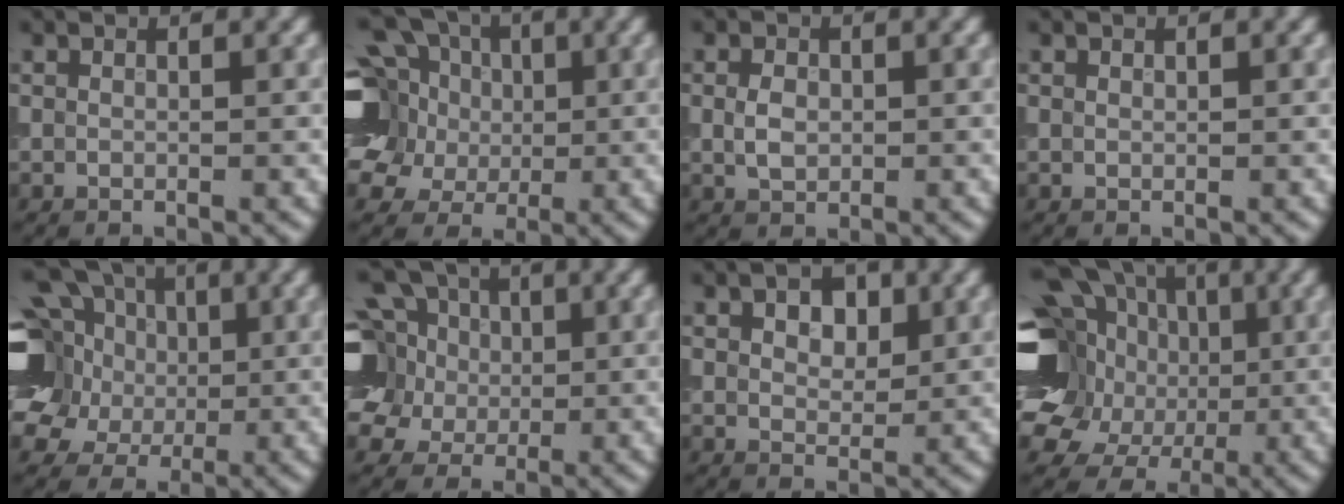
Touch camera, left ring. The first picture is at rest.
{"total": 15.7, "force": [5.3, 12.0, 8.8], "torque": [-0.193, 0.045, 0.054]}
{"total": 2.1, "force": [0.1, 1.5, 1.5], "torque": [-0.030, 0.001, 0.001]}
{"total": 0.0}
{"total": 17.2, "force": [5.1, 13.6, 9.2], "torque": [-0.214, 0.048, 0.055]}
{"total": 13.4, "force": [4.7, 10.1, 7.5], "torque": [-0.151, 0.035, 0.036]}
{"total": 4.0, "force": [1.8, 2.3, 2.7], "torque": [-0.035, 0.009, 0.020]}
{"total": 19.0, "force": [2.0, 16.0, 10.1], "torque": [-0.211, 0.029, 0.004]}